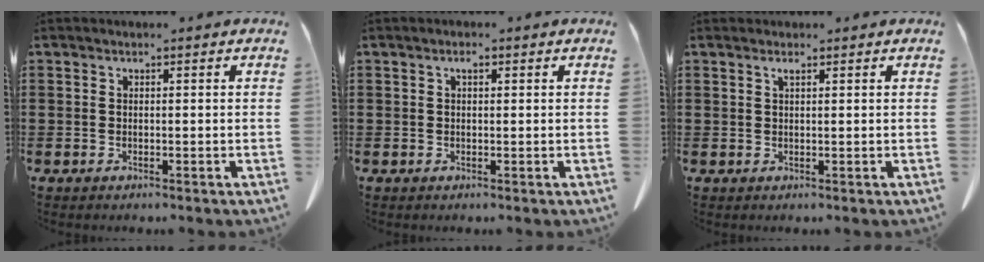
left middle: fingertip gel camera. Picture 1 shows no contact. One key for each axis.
{"total": 1.1, "fx": 0.4, "fy": 0.4, "fz": 0.9, "tx": -0.020, "ty": 0.003, "tz": 0.007}
{"total": 1.0, "fx": 0.7, "fy": 0.2, "fz": 0.7, "tx": -0.016, "ty": 0.000, "tz": 0.014}